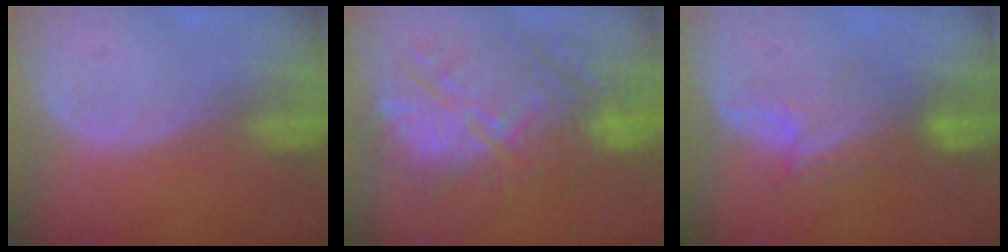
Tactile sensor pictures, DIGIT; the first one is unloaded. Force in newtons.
{"total": 11.9, "press": 11.5, "slide": 3.0}
{"total": 5.4, "press": 5.3, "slide": 1.5}